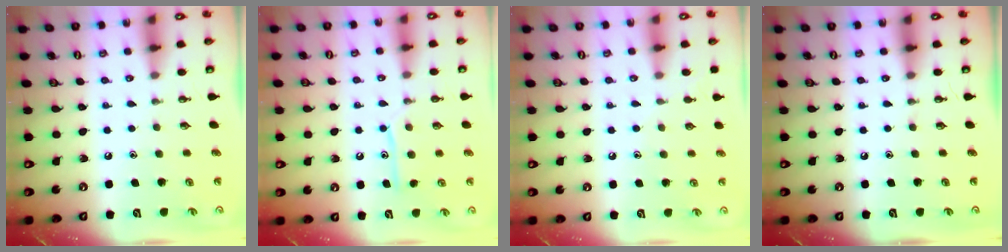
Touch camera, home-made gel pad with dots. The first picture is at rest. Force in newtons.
{"total": 10.2, "press": 10.2, "slide": 0.8}
{"total": 5.7, "press": 5.7, "slide": 0.6}
{"total": 0.0}